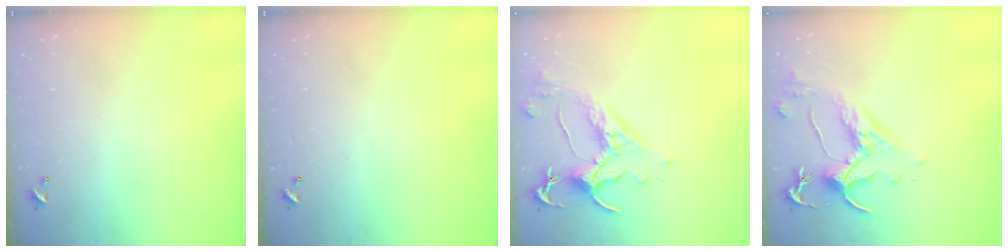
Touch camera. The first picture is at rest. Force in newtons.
{"total": 0.0}
{"total": 2.5, "press": 2.1, "slide": 1.2}
{"total": 2.5, "press": 2.1, "slide": 1.4}